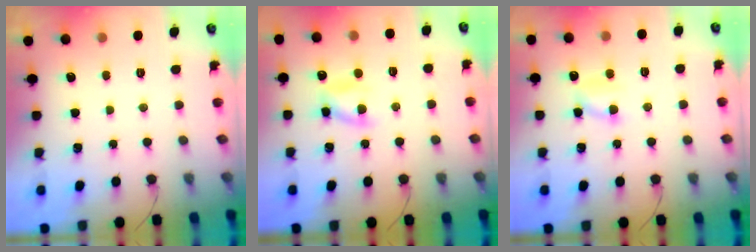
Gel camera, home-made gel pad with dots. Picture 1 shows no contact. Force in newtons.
{"total": 6.8, "press": 6.6, "slide": 1.8}
{"total": 5.7, "press": 5.7, "slide": 0.7}